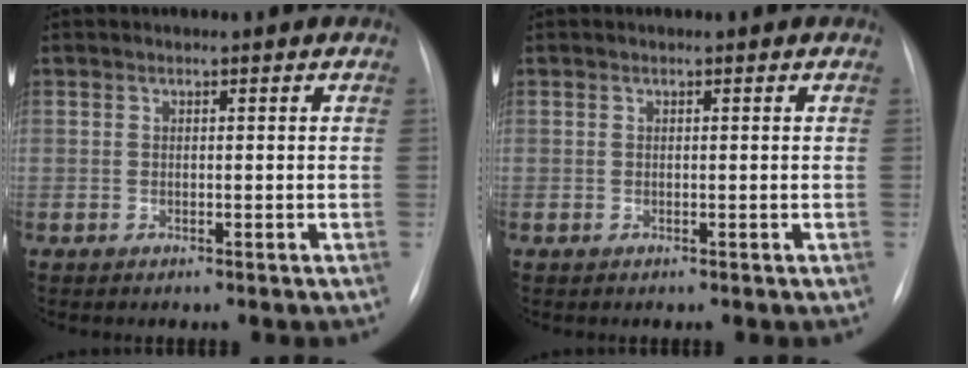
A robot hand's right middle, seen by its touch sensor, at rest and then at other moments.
{"total": 0.0}